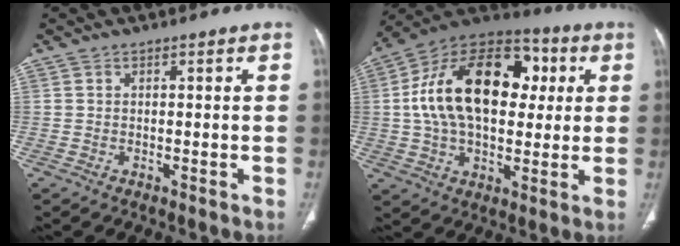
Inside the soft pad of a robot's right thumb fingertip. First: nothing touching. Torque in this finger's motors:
{"motor_torque": [2.27, 2.61, 2.10, 0.21, 0.29]}